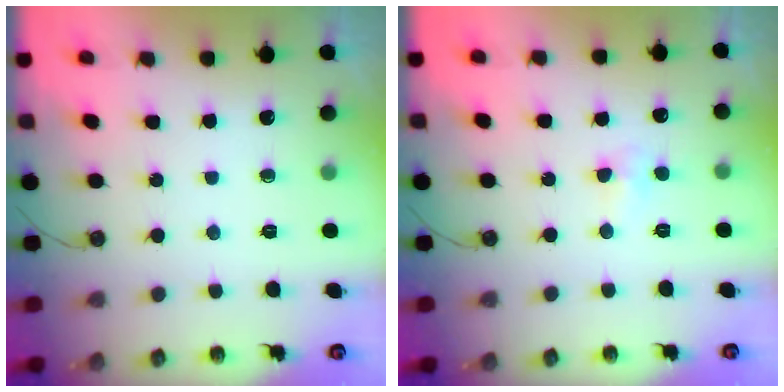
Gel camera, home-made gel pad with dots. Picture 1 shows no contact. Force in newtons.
{"total": 5.4, "press": 4.4, "slide": 3.0}